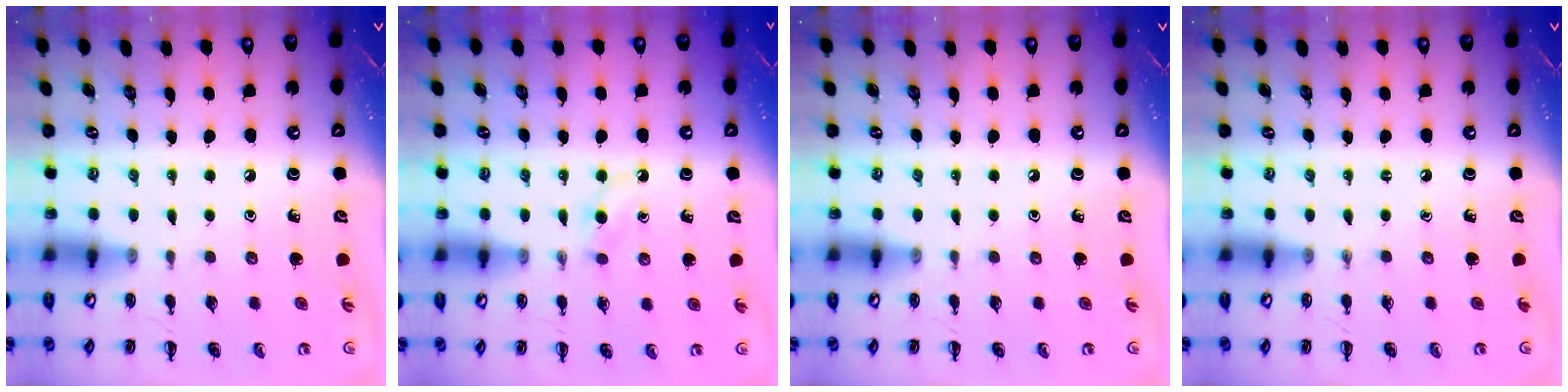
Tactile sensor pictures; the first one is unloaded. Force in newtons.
{"total": 2.8, "press": 2.6, "slide": 1.1}
{"total": 0.0}
{"total": 0.0}